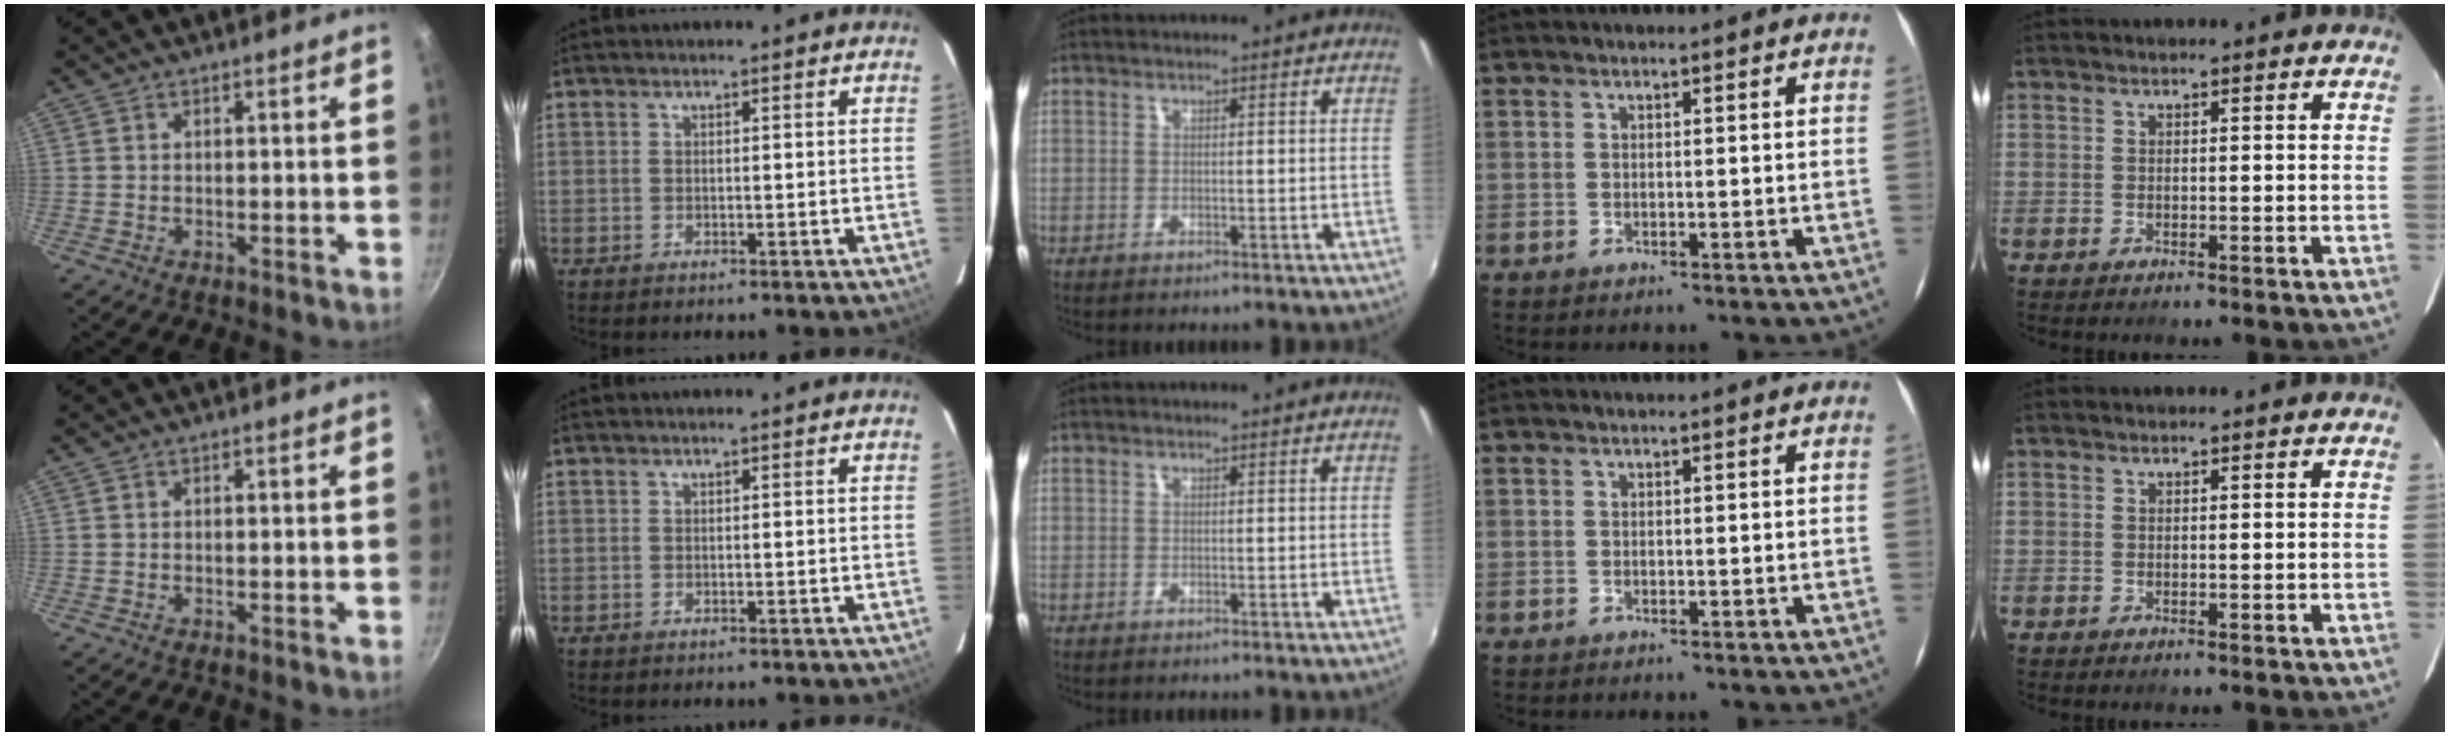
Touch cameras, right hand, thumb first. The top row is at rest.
{}